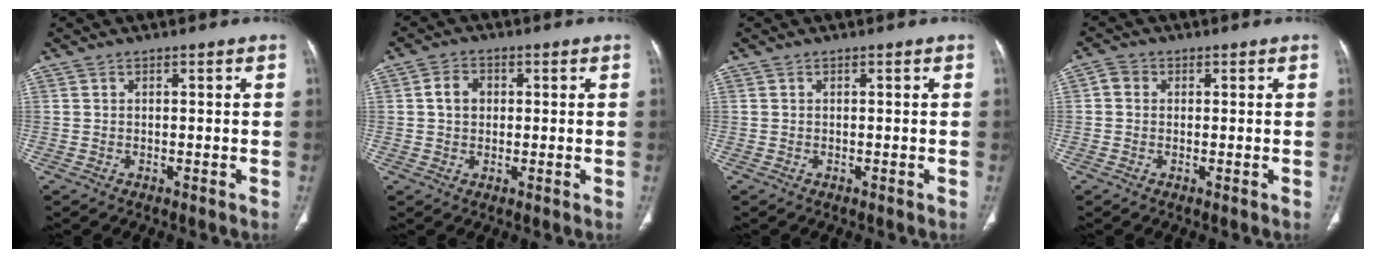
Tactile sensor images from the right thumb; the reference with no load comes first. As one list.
[{"total": 4.2, "force": [0.6, 3.3, 2.5], "torque": [-0.032, 0.007, 0.008]}, {"total": 0.0}, {"total": 2.3, "force": [0.3, 2.0, 1.1], "torque": [-0.013, 0.007, 0.001]}]